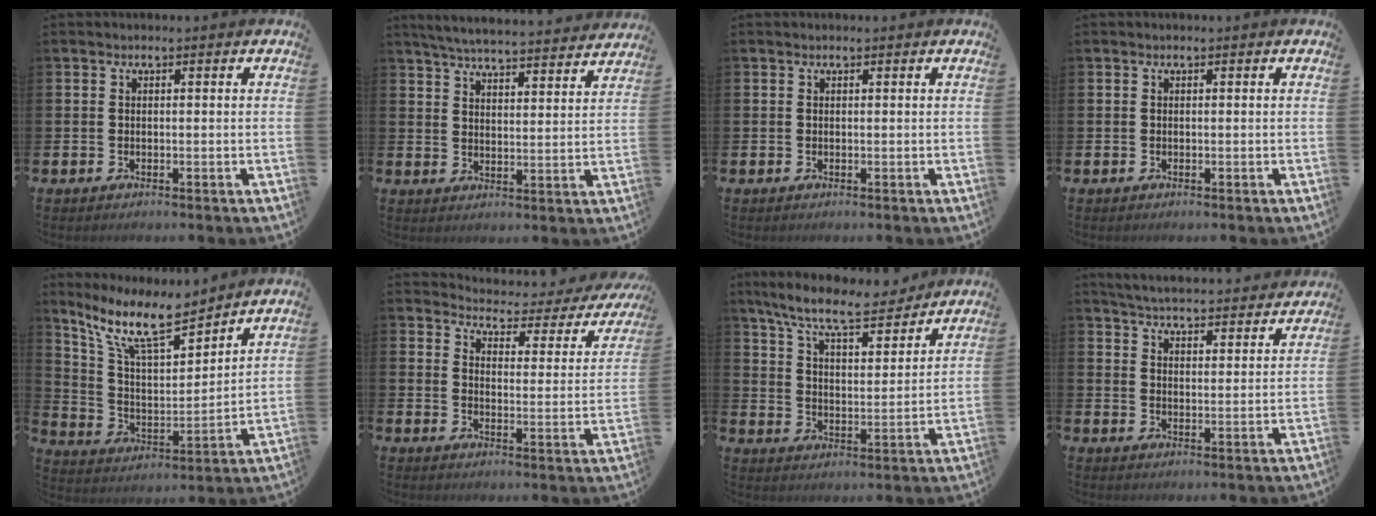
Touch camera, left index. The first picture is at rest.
{"total": 5.8, "force": [5.7, 0.2, 1.0], "torque": [-0.034, -0.043, 0.099]}
{"total": 0.0}
{"total": 0.0}
{"total": 11.4, "force": [9.5, 2.7, 5.6], "torque": [-0.140, -0.048, 0.170]}
{"total": 3.5, "force": [3.3, 0.9, 0.7], "torque": [-0.038, -0.035, 0.047]}
{"total": 9.7, "force": [8.8, 1.8, 3.9], "torque": [-0.106, -0.049, 0.153]}
{"total": 5.4, "force": [5.4, 0.4, 0.3], "torque": [-0.022, -0.047, 0.093]}